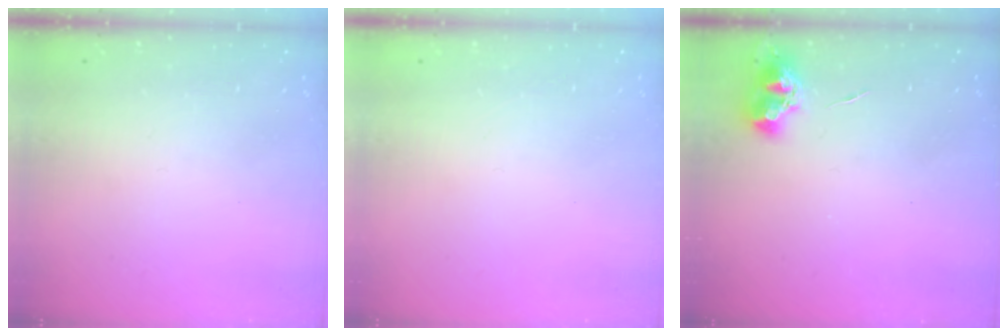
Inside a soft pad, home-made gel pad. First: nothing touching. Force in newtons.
{"total": 0.0}
{"total": 7.7, "press": 7.6, "slide": 0.8}